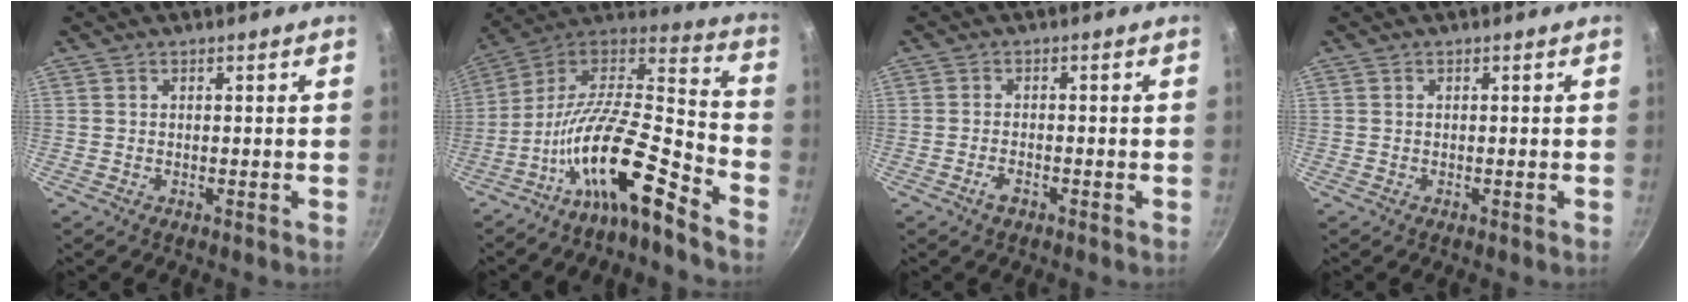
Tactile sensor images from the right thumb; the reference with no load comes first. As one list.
[{"total": 18.7, "force": [-10.9, 5.0, 14.3], "torque": [-0.240, 0.090, -0.212]}, {"total": 2.2, "force": [-1.3, 1.0, 1.5], "torque": [-0.031, 0.011, -0.026]}, {"total": 0.0}]